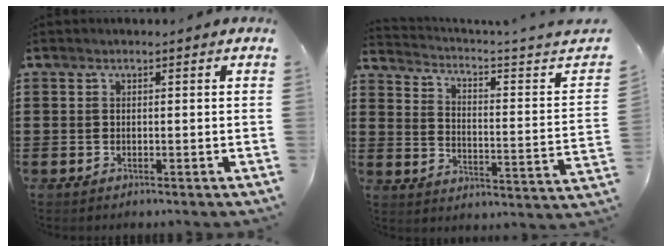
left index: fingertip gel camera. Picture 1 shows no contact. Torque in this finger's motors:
{"motor_torque": [-1.48, 0.66, -0.40, 0.01]}